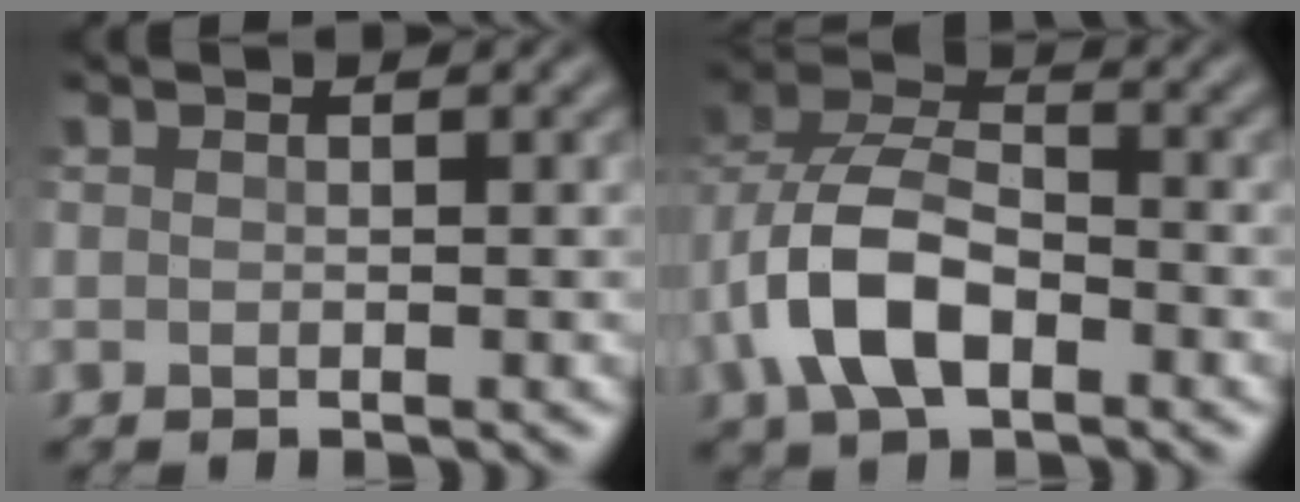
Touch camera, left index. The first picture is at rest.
{"total": 8.0, "force": [-2.7, 4.7, 5.9], "torque": [-0.124, 0.009, -0.061]}